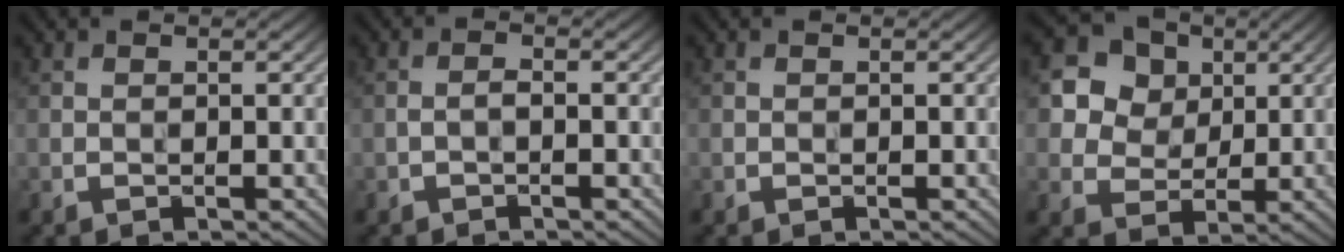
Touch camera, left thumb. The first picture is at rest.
{"total": 1.2, "force": [-0.6, 0.4, 0.9], "torque": [-0.019, 0.004, -0.015]}
{"total": 0.0}
{"total": 10.8, "force": [4.9, 8.6, 4.4], "torque": [-0.139, 0.014, 0.099]}